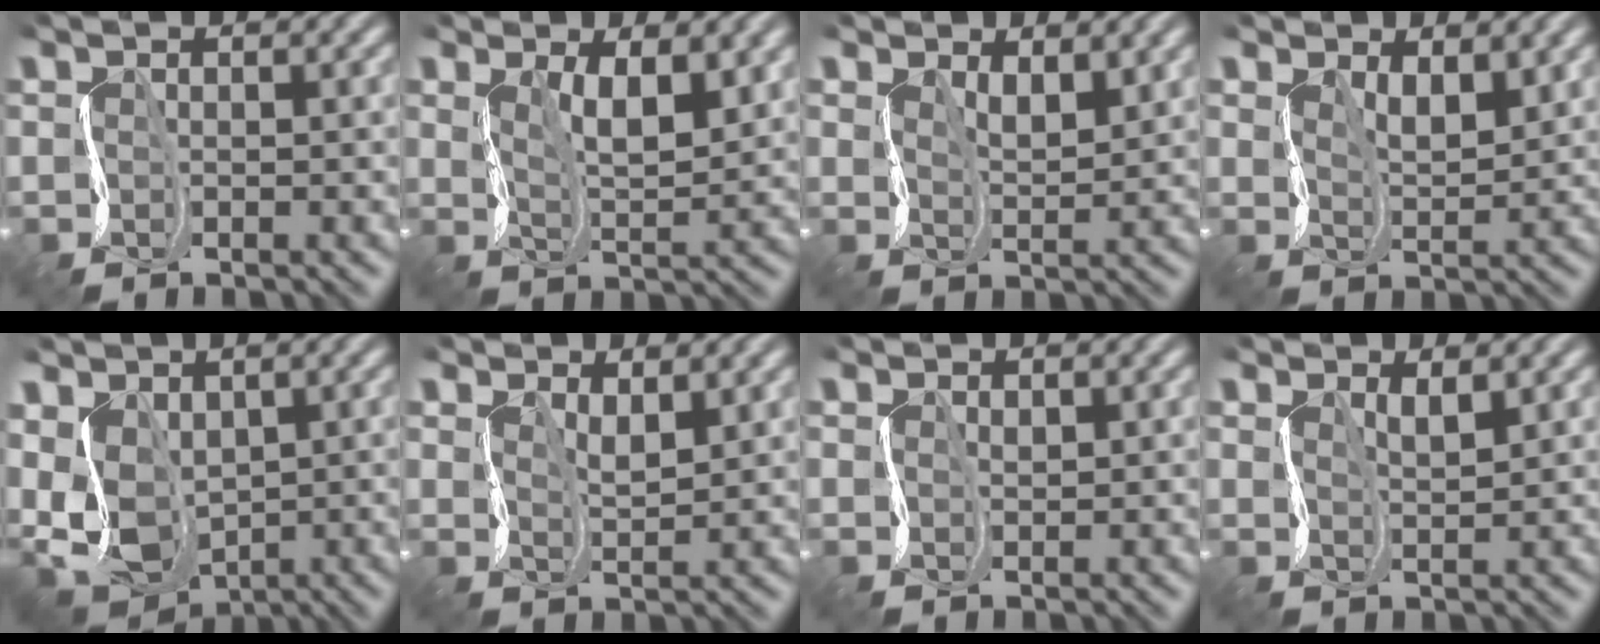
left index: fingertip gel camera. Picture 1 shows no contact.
{"total": 4.4, "force": [1.6, 1.6, 3.8], "torque": [-0.080, -0.013, 0.028]}
{"total": 2.5, "force": [1.3, 1.1, 1.9], "torque": [-0.041, -0.010, 0.024]}
{"total": 2.7, "force": [1.3, 1.1, 2.1], "torque": [-0.048, -0.010, 0.022]}
{"total": 8.4, "force": [0.6, 5.8, 6.1], "torque": [-0.143, -0.010, 0.007]}
{"total": 1.8, "force": [1.0, 0.6, 1.4], "torque": [-0.035, -0.006, 0.017]}
{"total": 0.0}
{"total": 1.3, "force": [0.8, 0.3, 1.0], "torque": [-0.025, -0.006, 0.013]}